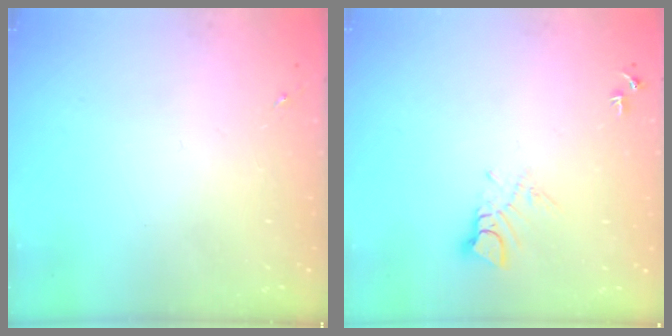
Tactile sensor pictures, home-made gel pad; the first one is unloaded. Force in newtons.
{"total": 7.2, "press": 7.2, "slide": 0.8}